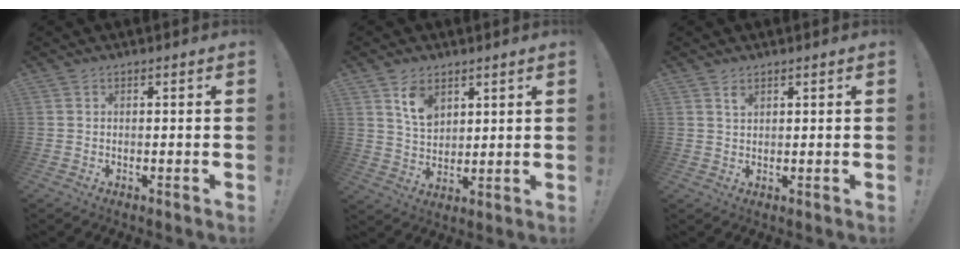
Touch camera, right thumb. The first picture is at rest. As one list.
[{"total": 8.7, "force": [5.0, 5.9, 4.0], "torque": [-0.063, -0.022, 0.095]}, {"total": 1.9, "force": [1.3, 1.0, 0.9], "torque": [0.000, -0.010, 0.021]}]